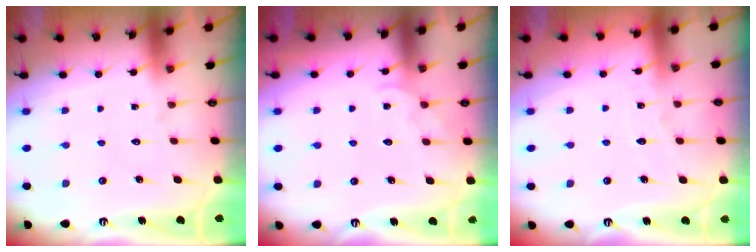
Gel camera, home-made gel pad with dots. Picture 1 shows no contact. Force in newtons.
{"total": 2.5, "press": 2.5, "slide": 0.4}
{"total": 2.5, "press": 2.5, "slide": 0.3}